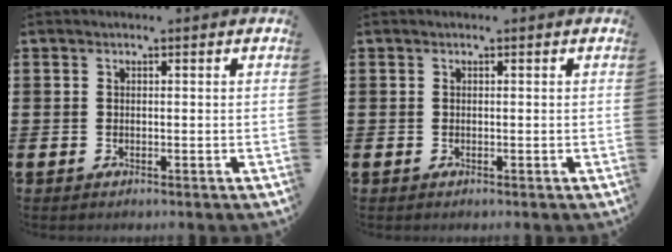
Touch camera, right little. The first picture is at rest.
{"total": 0.0}